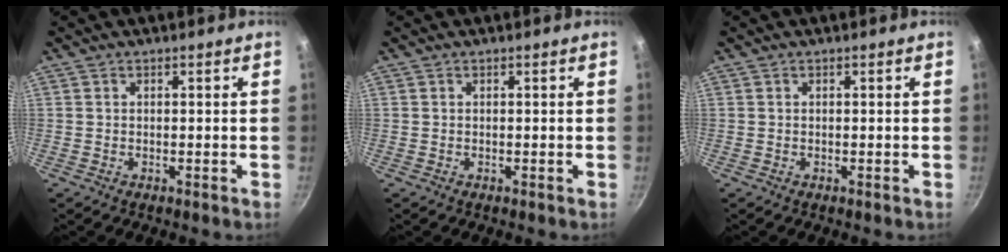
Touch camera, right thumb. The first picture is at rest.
{"total": 0.0}
{"total": 0.0}